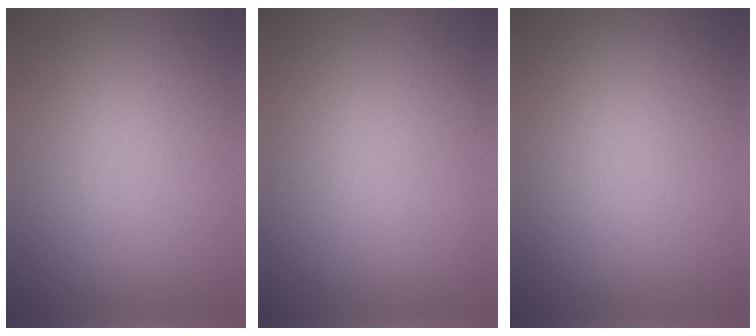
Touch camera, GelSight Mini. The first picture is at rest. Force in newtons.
{"total": 0.0}
{"total": 0.0}